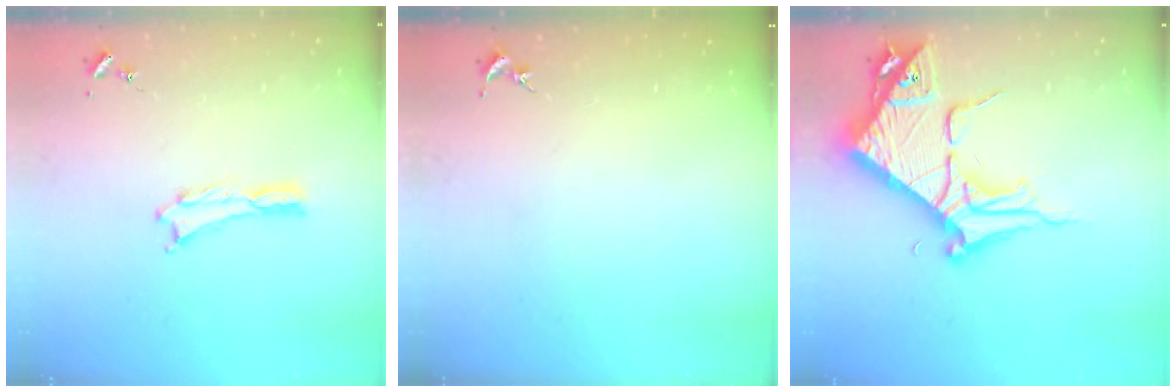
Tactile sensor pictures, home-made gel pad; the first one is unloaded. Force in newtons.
{"total": 0.0}
{"total": 9.2, "press": 9.2, "slide": 1.1}